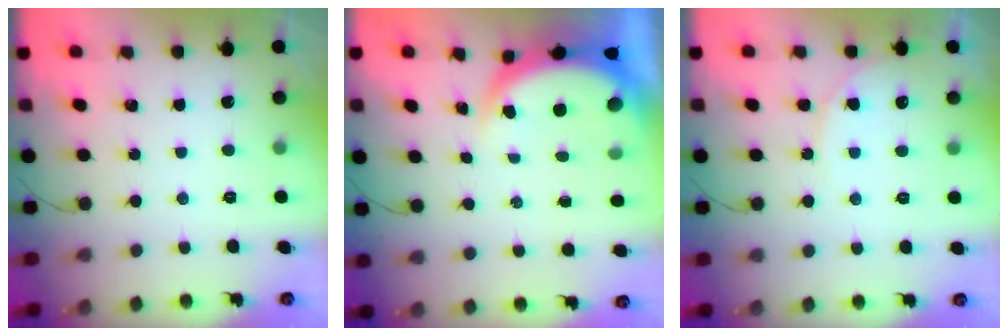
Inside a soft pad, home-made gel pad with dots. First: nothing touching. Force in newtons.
{"total": 5.2, "press": 5.1, "slide": 0.9}
{"total": 8.0, "press": 8.0, "slide": 0.6}